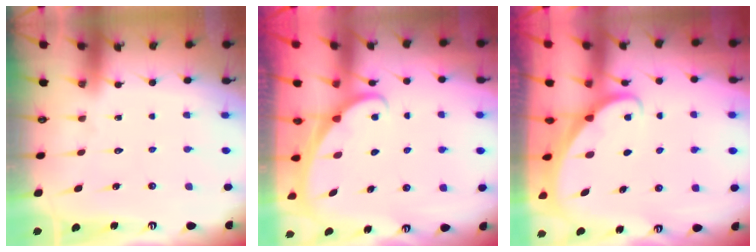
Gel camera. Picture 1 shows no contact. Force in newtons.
{"total": 1.8, "press": 1.8, "slide": 0.1}
{"total": 1.8, "press": 1.8, "slide": 0.0}